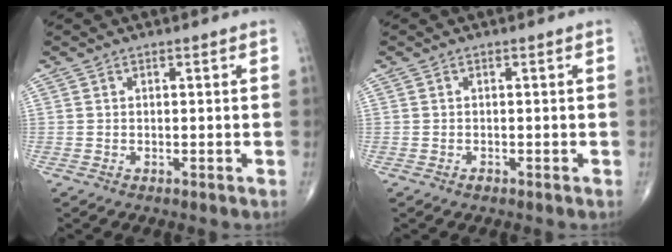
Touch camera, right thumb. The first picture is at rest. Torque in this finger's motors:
{"motor_torque": [-0.06, 0.18, -0.15, -0.03, 0.07]}